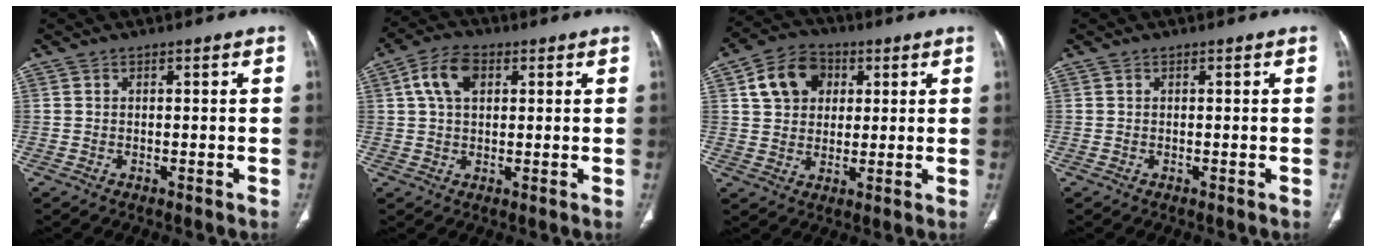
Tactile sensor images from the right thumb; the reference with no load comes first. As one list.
[{"total": 7.3, "force": [2.4, 4.5, 5.3], "torque": [-0.097, 0.009, 0.039]}, {"total": 10.4, "force": [3.3, 8.1, 5.6], "torque": [-0.073, 0.001, 0.053]}, {"total": 0.0}]